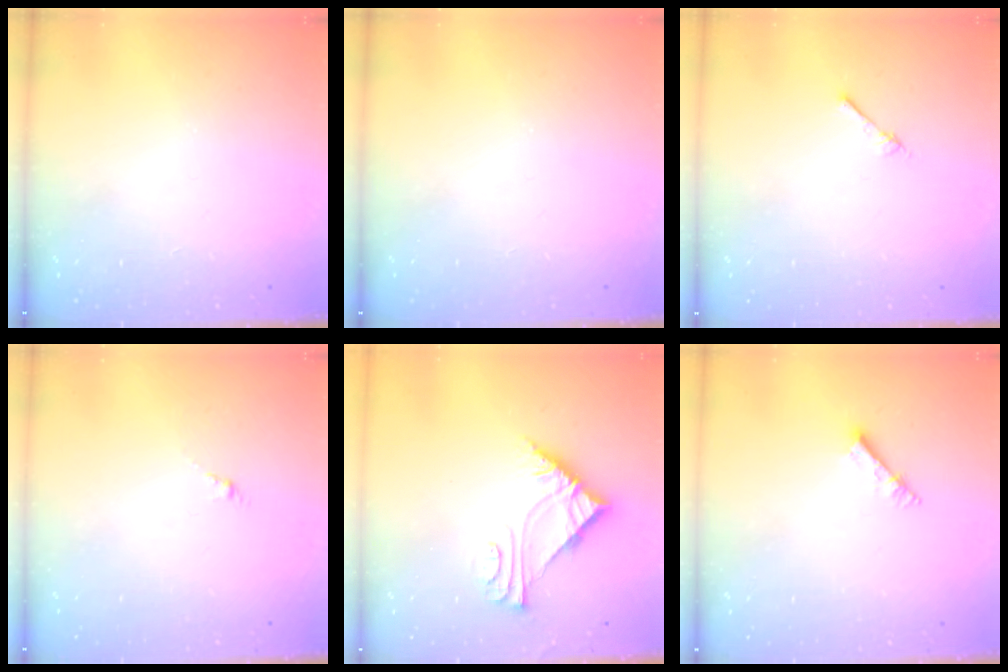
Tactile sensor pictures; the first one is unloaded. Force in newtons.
{"total": 0.0}
{"total": 2.4, "press": 2.4, "slide": 0.3}
{"total": 0.0}
{"total": 7.3, "press": 7.3, "slide": 0.5}
{"total": 3.0, "press": 3.0, "slide": 0.3}